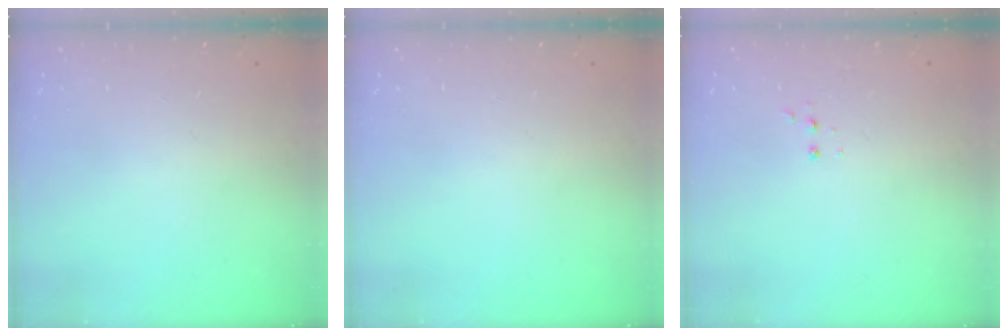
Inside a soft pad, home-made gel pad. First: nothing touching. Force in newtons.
{"total": 0.0}
{"total": 2.8, "press": 2.8, "slide": 0.5}